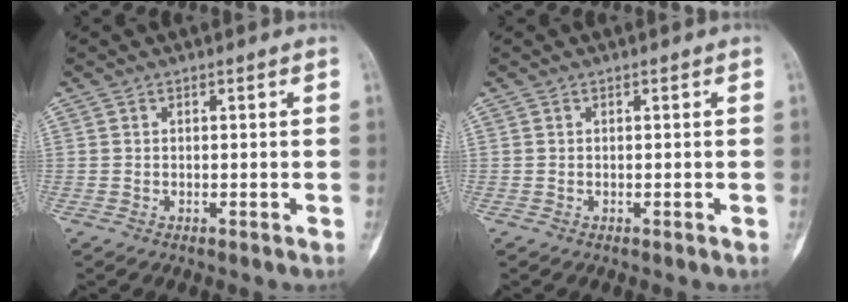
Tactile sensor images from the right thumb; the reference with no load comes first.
{"total": 0.0}